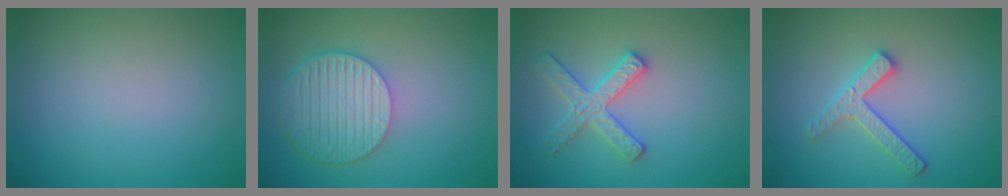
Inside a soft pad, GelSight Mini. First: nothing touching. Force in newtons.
{"total": 6.0, "press": 4.4, "slide": 4.0}
{"total": 2.9, "press": 2.9, "slide": 0.4}
{"total": 2.6, "press": 2.4, "slide": 0.9}